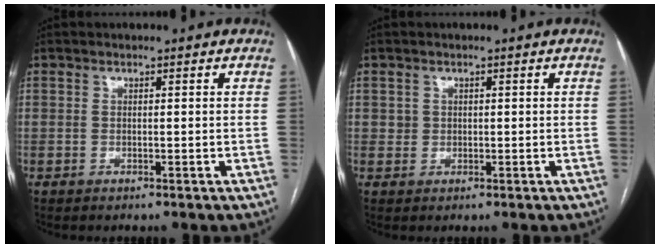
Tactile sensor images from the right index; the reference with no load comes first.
{"total": 1.3, "force": [0.4, 1.2, 0.0], "torque": [0.011, 0.002, 0.004]}